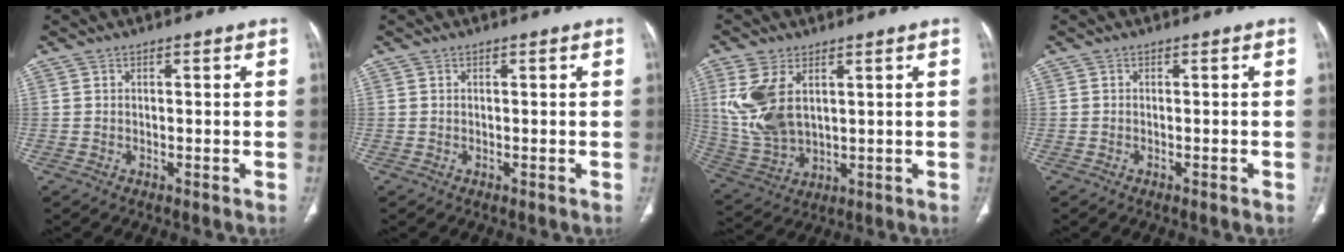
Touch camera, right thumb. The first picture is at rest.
{"total": 0.0}
{"total": 11.9, "force": [3.7, 6.8, 9.0], "torque": [-0.196, -0.011, 0.089]}
{"total": 0.7, "force": [-0.5, 0.1, 0.5], "torque": [-0.013, -0.002, -0.006]}